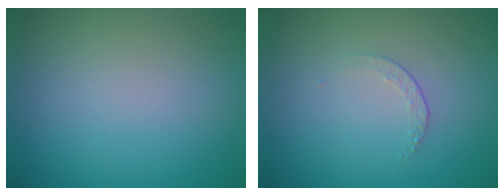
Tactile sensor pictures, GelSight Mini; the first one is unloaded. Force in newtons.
{"total": 1.2, "press": 0.5, "slide": 1.1}